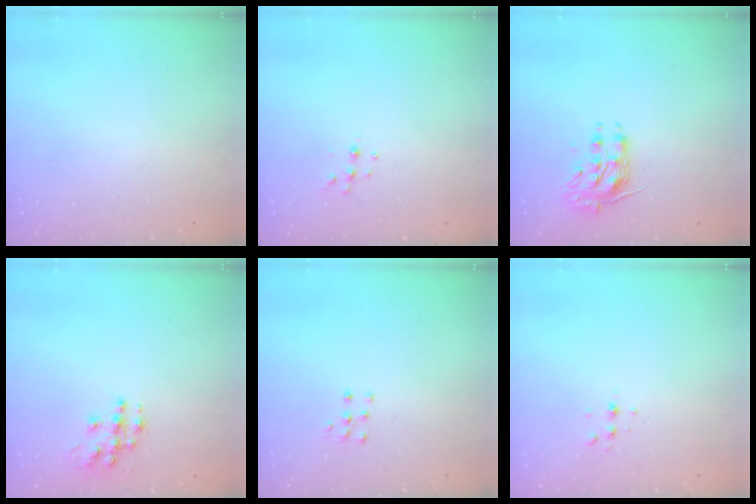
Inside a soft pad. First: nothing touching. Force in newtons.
{"total": 5.6, "press": 5.6, "slide": 0.7}
{"total": 10.2, "press": 10.2, "slide": 0.6}
{"total": 11.4, "press": 11.4, "slide": 0.8}
{"total": 4.6, "press": 4.5, "slide": 0.5}
{"total": 4.0, "press": 3.9, "slide": 0.9}